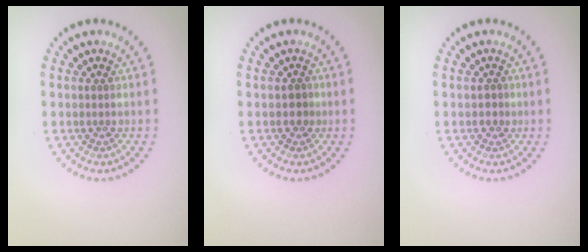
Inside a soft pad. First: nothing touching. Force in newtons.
{"total": 1.0, "press": 0.9, "slide": 0.4}
{"total": 0.8, "press": 0.8, "slide": 0.2}